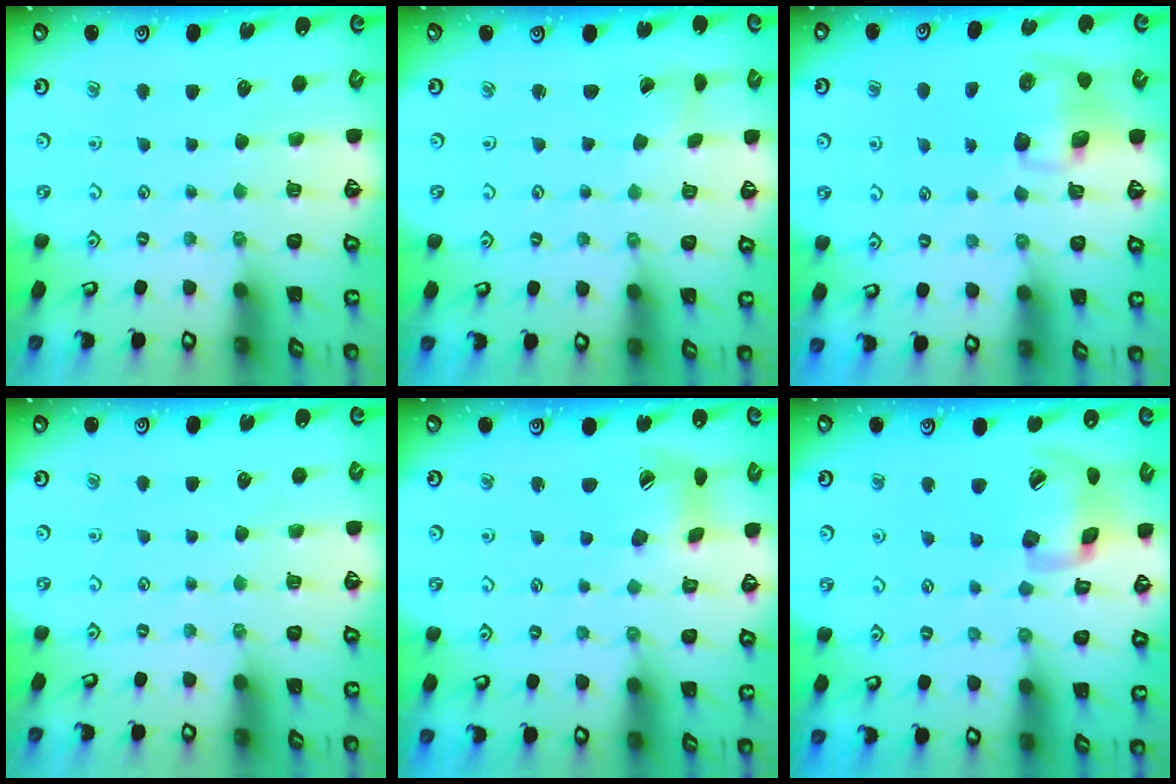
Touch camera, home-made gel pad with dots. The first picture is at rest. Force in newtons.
{"total": 1.7, "press": 1.7, "slide": 0.1}
{"total": 9.2, "press": 9.1, "slide": 1.4}
{"total": 0.0}
{"total": 11.8, "press": 11.7, "slide": 1.3}
{"total": 18.0, "press": 17.8, "slide": 2.8}